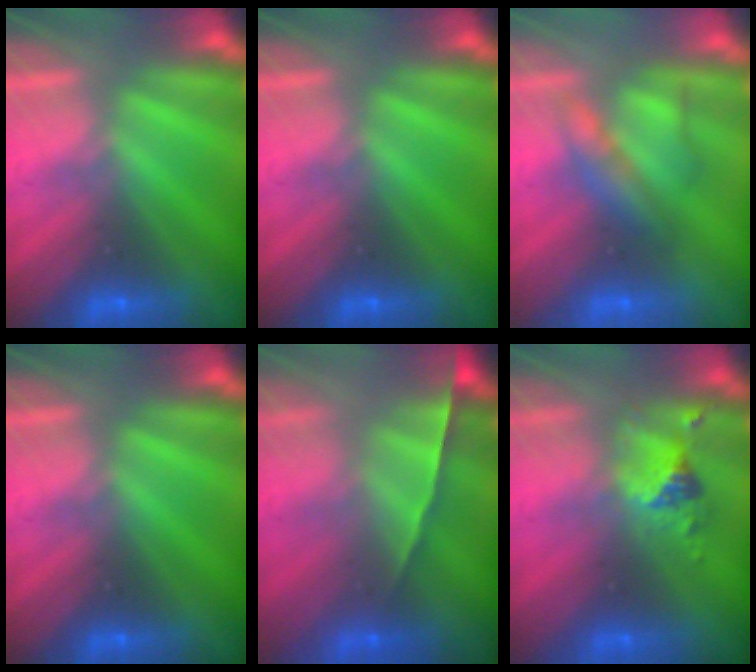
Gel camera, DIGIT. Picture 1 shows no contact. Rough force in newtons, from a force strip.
{"total": 0.0}
{"total": 2.2}
{"total": 0.0}
{"total": 1.5}
{"total": 2.5}